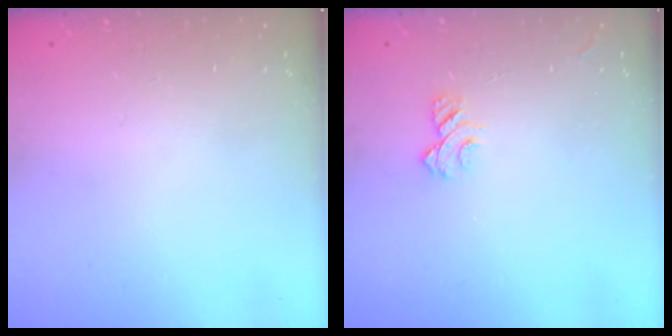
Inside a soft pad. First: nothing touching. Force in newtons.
{"total": 5.3, "press": 5.3, "slide": 0.5}